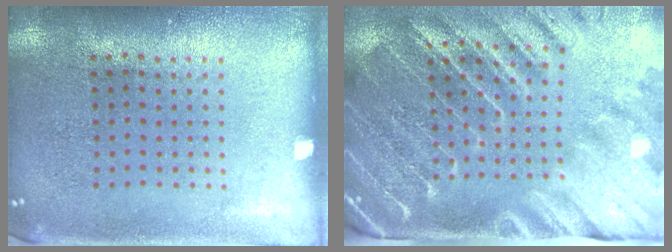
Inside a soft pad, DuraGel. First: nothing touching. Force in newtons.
{"total": 3.9, "press": 3.3, "slide": 2.0}